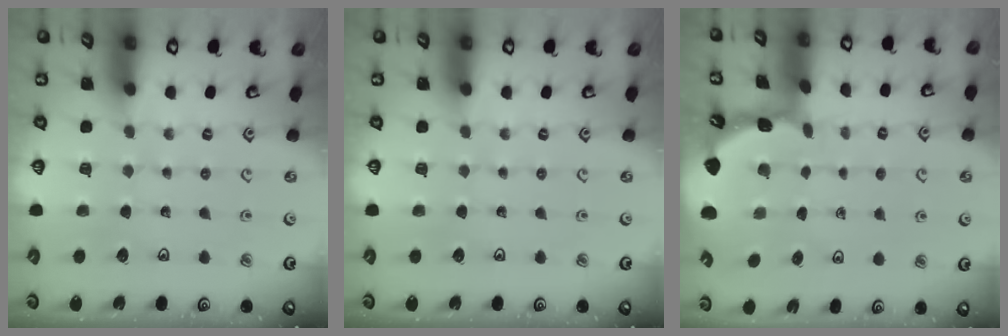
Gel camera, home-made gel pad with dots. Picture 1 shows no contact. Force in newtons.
{"total": 0.0}
{"total": 1.8, "press": 1.8, "slide": 0.1}